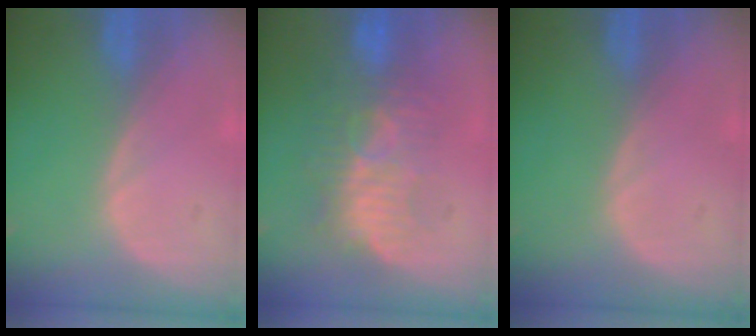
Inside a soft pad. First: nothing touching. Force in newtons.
{"total": 9.1, "press": 8.3, "slide": 3.7}
{"total": 0.0}